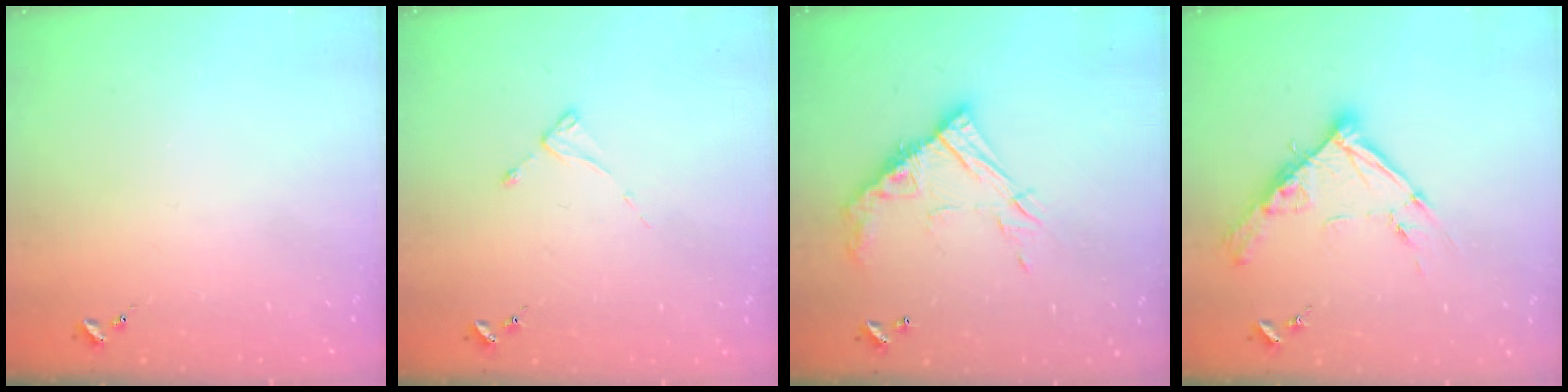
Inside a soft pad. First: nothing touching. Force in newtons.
{"total": 2.4, "press": 2.4, "slide": 0.3}
{"total": 12.5, "press": 12.5, "slide": 1.0}
{"total": 13.3, "press": 13.2, "slide": 1.2}